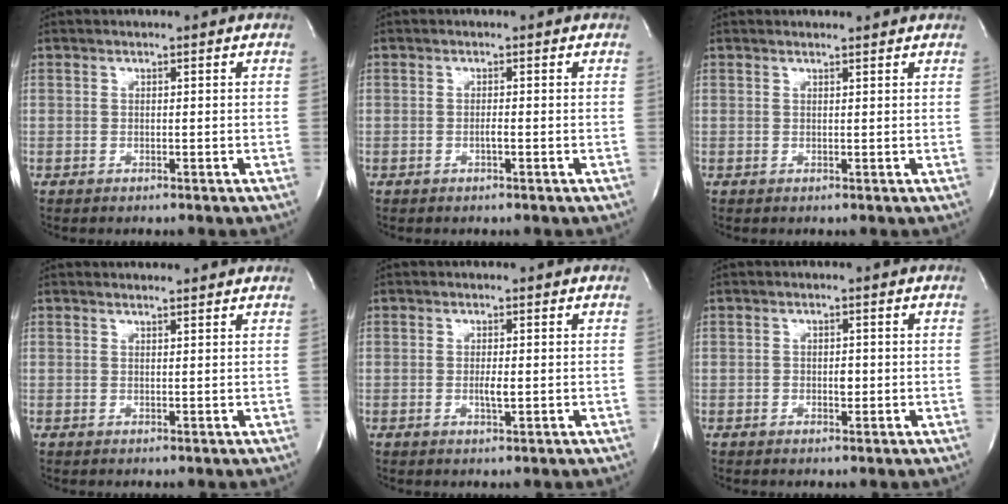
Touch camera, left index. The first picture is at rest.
{"total": 0.8, "force": [-0.5, 0.0, 0.6], "torque": [-0.012, -0.002, -0.010]}
{"total": 1.7, "force": [1.7, 0.0, 0.1], "torque": [-0.012, 0.000, 0.019]}
{"total": 2.7, "force": [2.7, 0.2, 0.2], "torque": [-0.012, 0.003, 0.028]}
{"total": 1.7, "force": [-0.3, 0.3, 1.6], "torque": [-0.033, -0.005, -0.004]}
{"total": 1.5, "force": [-0.4, 0.9, 1.2], "torque": [-0.018, -0.001, -0.006]}